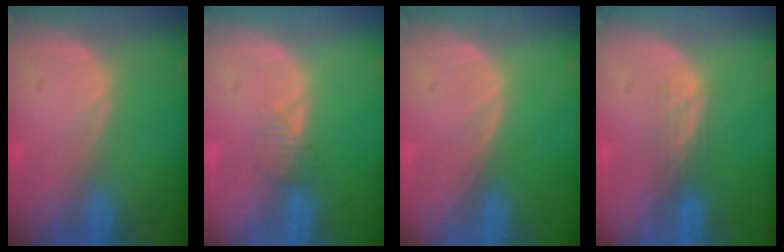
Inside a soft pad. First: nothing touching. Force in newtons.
{"total": 1.6, "press": 1.6, "slide": 0.2}
{"total": 0.0}
{"total": 2.2, "press": 2.2, "slide": 0.2}